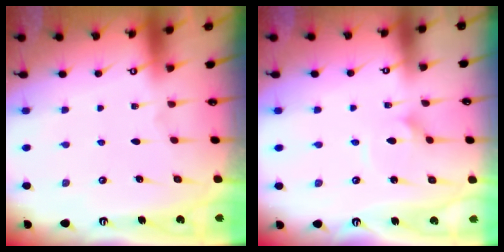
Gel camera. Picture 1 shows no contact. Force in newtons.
{"total": 2.1, "press": 2.1, "slide": 0.1}